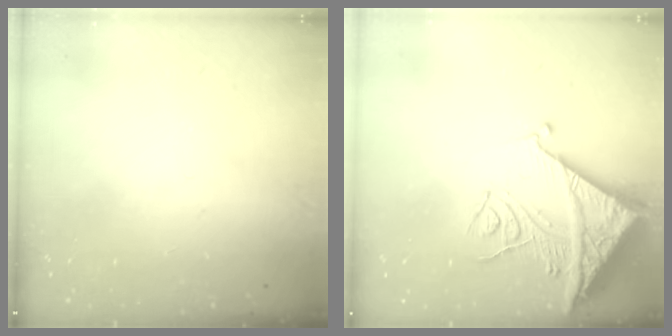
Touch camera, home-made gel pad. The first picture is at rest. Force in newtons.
{"total": 16.7, "press": 16.6, "slide": 1.8}